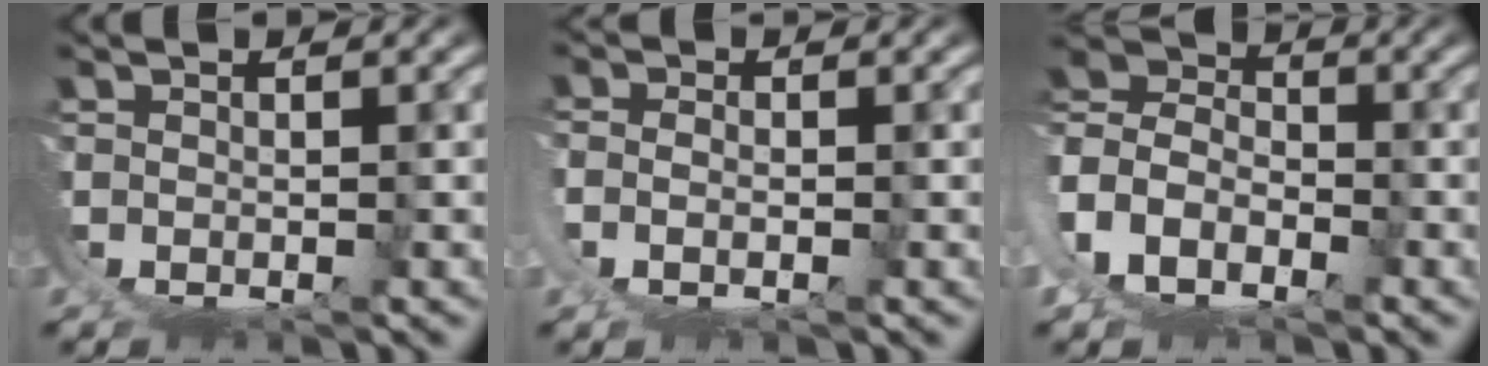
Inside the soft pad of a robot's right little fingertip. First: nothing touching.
{"total": 2.1, "force": [0.9, 1.0, 1.6], "torque": [-0.048, -0.010, 0.020]}
{"total": 10.3, "force": [3.9, 8.3, 4.8], "torque": [-0.141, -0.008, 0.050]}